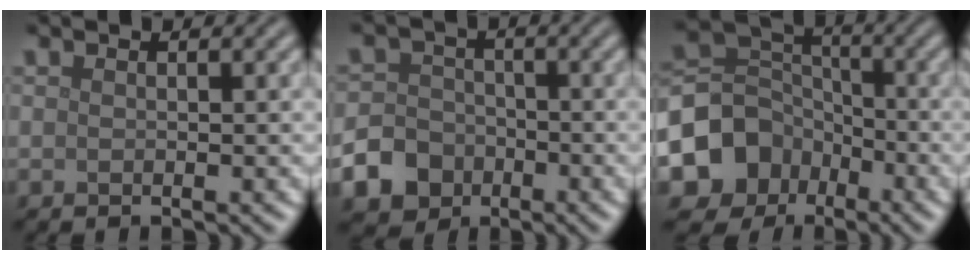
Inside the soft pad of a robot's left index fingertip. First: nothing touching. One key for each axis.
{"total": 8.5, "fx": -4.6, "fy": 6.8, "fz": 1.9, "tx": -0.034, "ty": -0.035, "tz": -0.100}
{"total": 7.5, "fx": -3.4, "fy": 6.1, "fz": 2.6, "tx": -0.047, "ty": -0.001, "tz": -0.074}